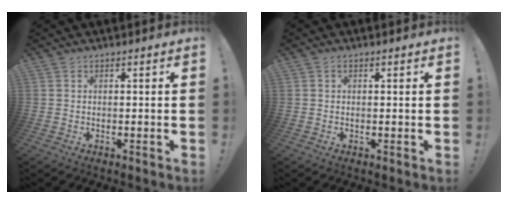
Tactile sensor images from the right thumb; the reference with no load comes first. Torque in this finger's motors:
{"motor_torque": [0.02, -0.18, 0.03, -0.11, 0.01]}